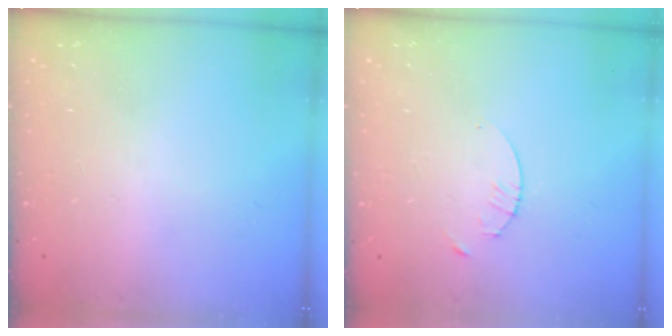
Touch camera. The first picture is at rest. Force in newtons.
{"total": 1.7, "press": 1.6, "slide": 0.2}